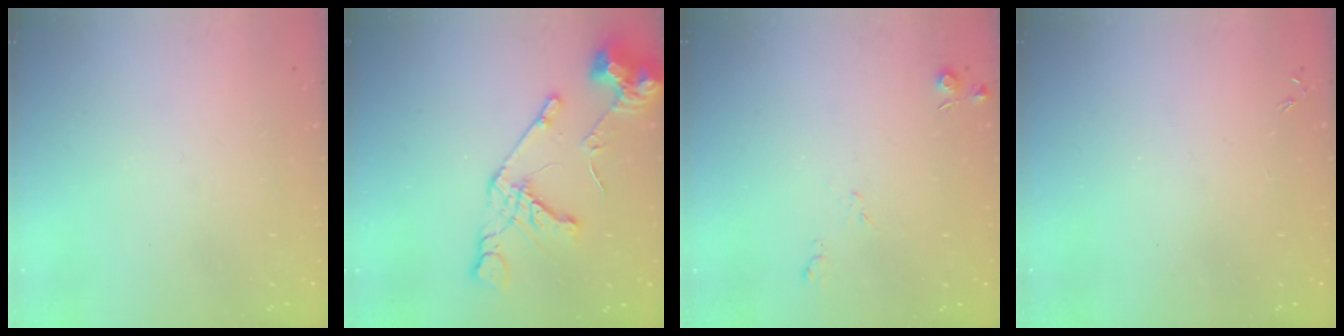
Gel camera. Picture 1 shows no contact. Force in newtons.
{"total": 13.9, "press": 13.8, "slide": 1.6}
{"total": 5.4, "press": 5.4, "slide": 0.8}
{"total": 1.1, "press": 0.9, "slide": 0.5}